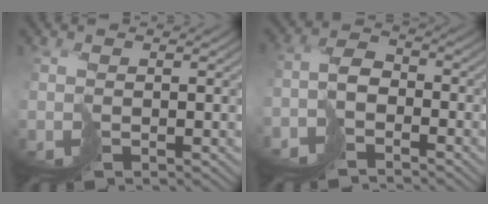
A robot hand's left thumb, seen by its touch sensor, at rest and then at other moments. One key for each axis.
{"total": 4.0, "fx": -3.6, "fy": 1.5, "fz": 1.1, "tx": -0.011, "ty": 0.008, "tz": -0.079}